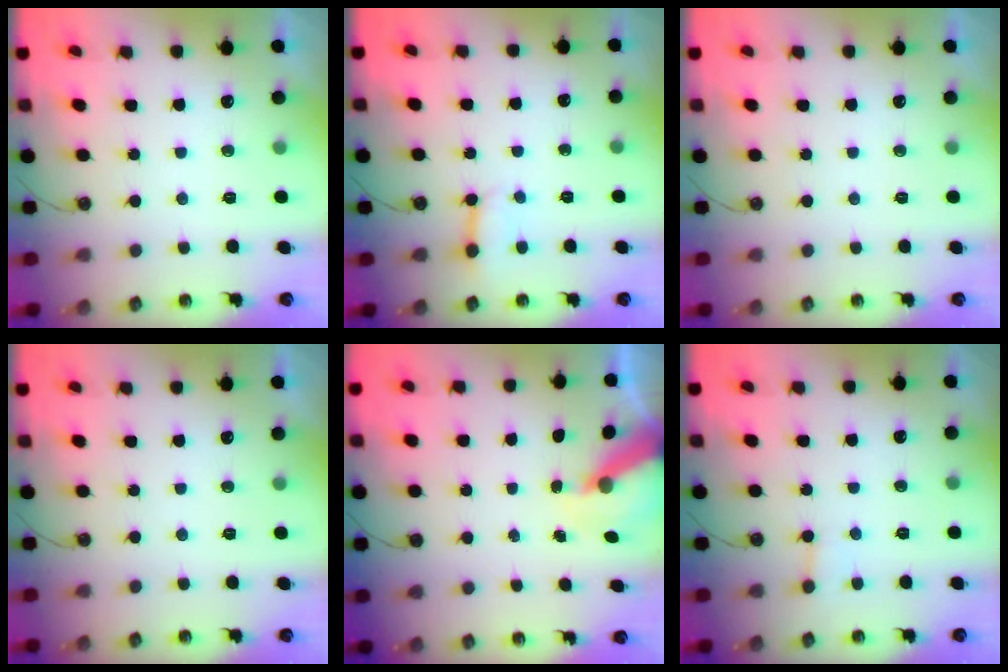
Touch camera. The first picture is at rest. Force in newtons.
{"total": 2.8, "press": 2.8, "slide": 0.3}
{"total": 0.0}
{"total": 0.0}
{"total": 8.2, "press": 8.1, "slide": 0.9}
{"total": 3.6, "press": 3.5, "slide": 0.3}